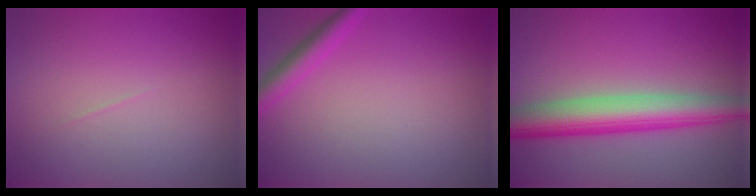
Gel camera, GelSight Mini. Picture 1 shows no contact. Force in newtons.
{"total": 2.3, "press": 2.3, "slide": 0.2}
{"total": 6.5, "press": 6.5, "slide": 0.1}